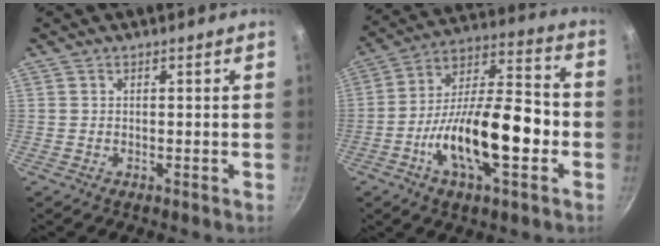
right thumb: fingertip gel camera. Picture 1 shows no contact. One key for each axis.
{"total": 20.2, "fx": -5.5, "fy": 8.3, "fz": 17.6, "tx": -0.277, "ty": 0.048, "tz": -0.101}